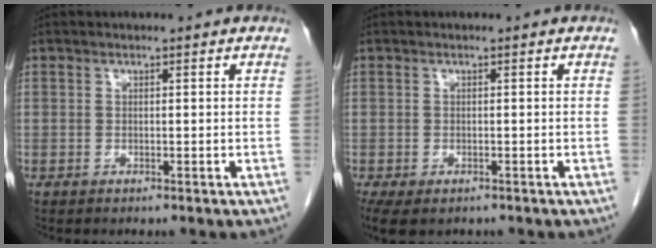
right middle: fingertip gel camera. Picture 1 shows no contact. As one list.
[{"total": 6.4, "force": [-4.1, 3.6, 3.4], "torque": [-0.082, -0.017, -0.060]}]